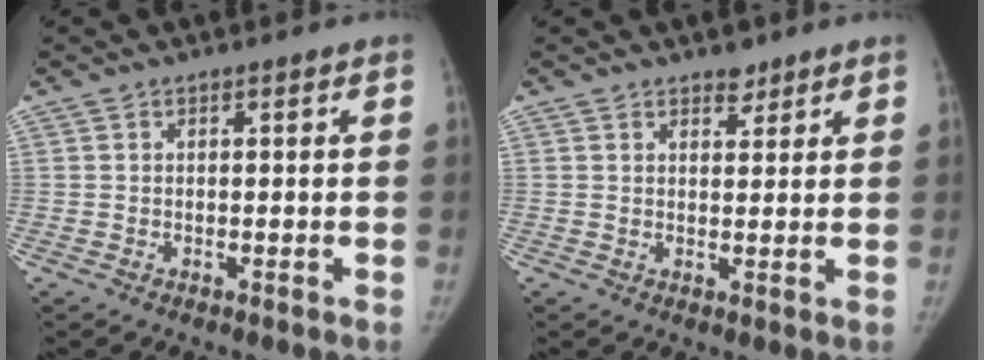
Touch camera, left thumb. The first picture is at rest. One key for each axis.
{"total": 2.5, "fx": 1.9, "fy": 1.4, "fz": 0.8, "tx": 0.009, "ty": -0.013, "tz": 0.026}